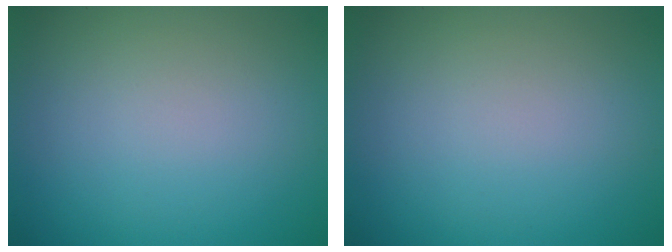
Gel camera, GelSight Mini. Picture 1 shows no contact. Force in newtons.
{"total": 0.0}